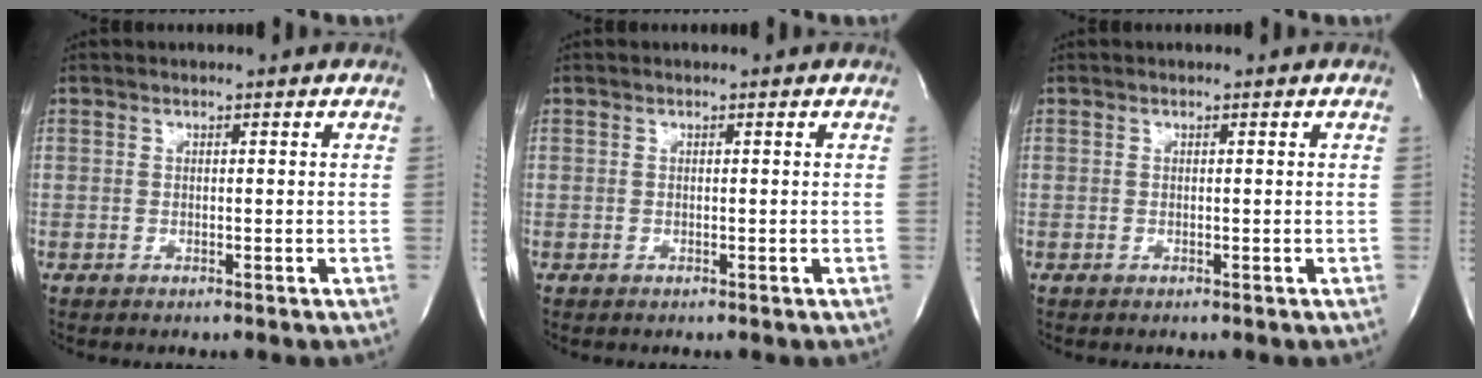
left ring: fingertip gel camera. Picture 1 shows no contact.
{"total": 0.0}
{"total": 0.0}